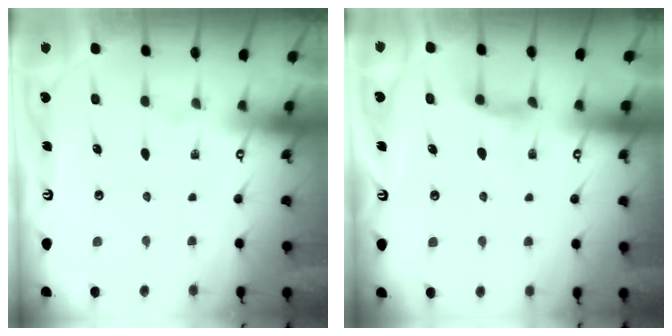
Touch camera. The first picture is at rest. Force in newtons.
{"total": 3.7, "press": 3.6, "slide": 0.6}